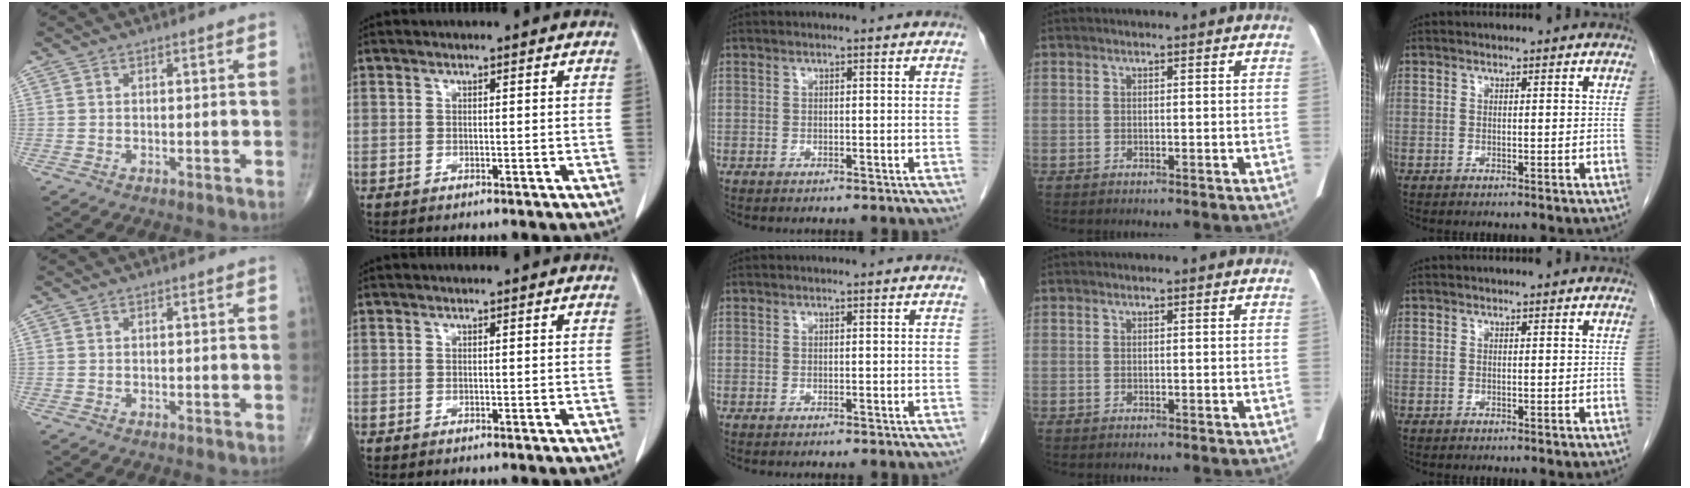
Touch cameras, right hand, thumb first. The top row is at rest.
{}